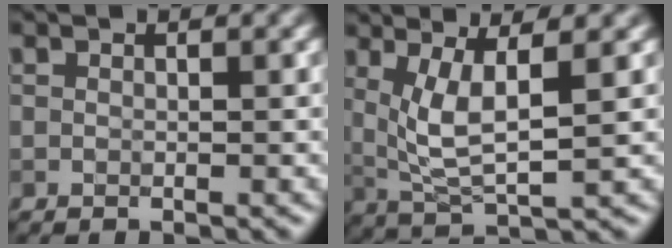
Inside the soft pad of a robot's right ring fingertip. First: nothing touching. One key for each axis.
{"total": 4.6, "fx": 1.1, "fy": 0.9, "fz": 4.4, "tx": -0.093, "ty": -0.004, "tz": 0.030}